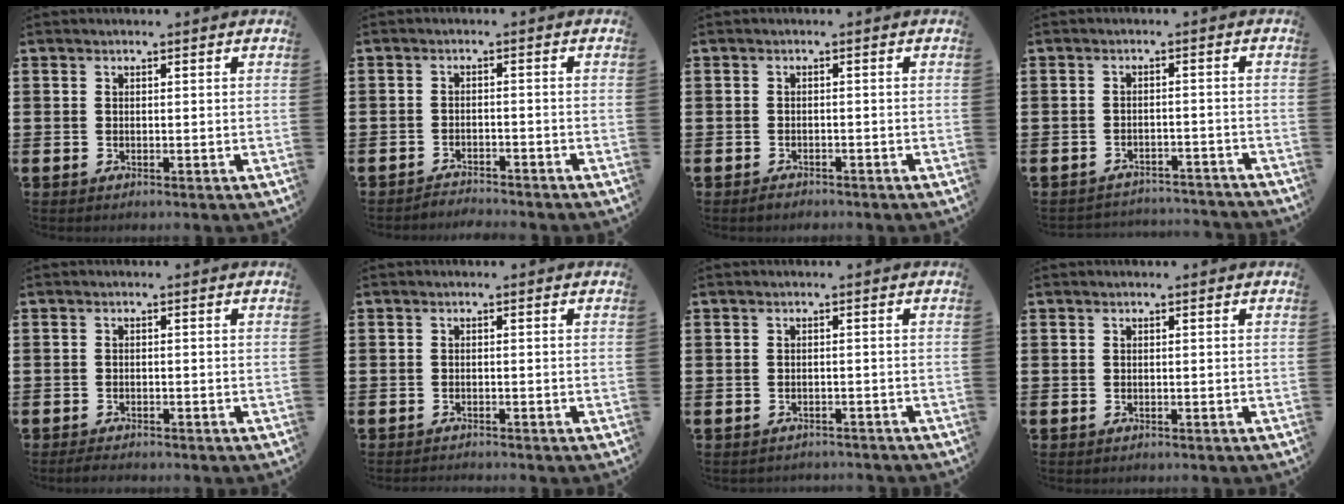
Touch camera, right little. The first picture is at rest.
{"total": 2.0, "force": [-2.0, 0.0, -0.2], "torque": [-0.002, 0.004, -0.045]}
{"total": 0.9, "force": [-0.8, 0.2, 0.1], "torque": [-0.005, -0.001, -0.018]}
{"total": 2.3, "force": [-2.3, 0.0, -0.3], "torque": [-0.002, 0.000, -0.050]}
{"total": 1.0, "force": [-1.0, 0.2, 0.2], "torque": [-0.006, -0.002, -0.021]}
{"total": 0.7, "force": [-0.7, -0.1, -0.1], "torque": [0.002, -0.004, -0.014]}
{"total": 0.8, "force": [-0.8, 0.0, -0.1], "torque": [0.000, -0.004, -0.017]}
{"total": 0.0}